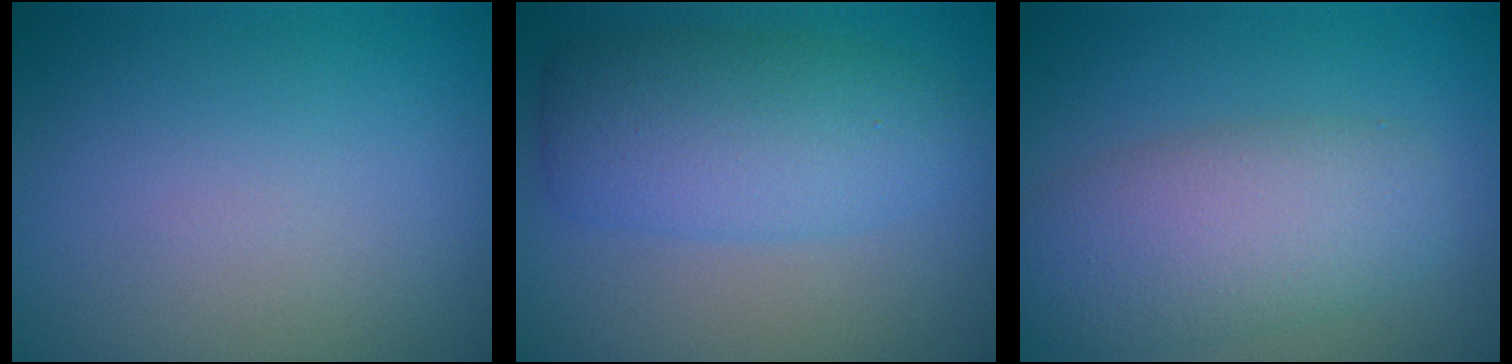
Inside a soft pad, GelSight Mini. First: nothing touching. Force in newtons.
{"total": 5.8, "press": 5.8, "slide": 0.1}
{"total": 5.8, "press": 5.7, "slide": 0.2}